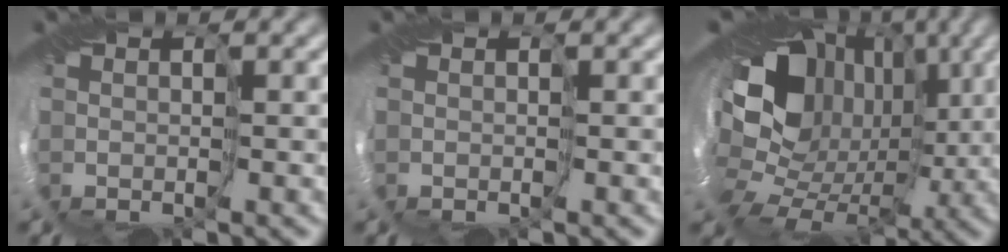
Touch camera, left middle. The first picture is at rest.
{"total": 0.0}
{"total": 17.8, "force": [1.8, 13.9, 11.1], "torque": [-0.158, 0.005, 0.014]}